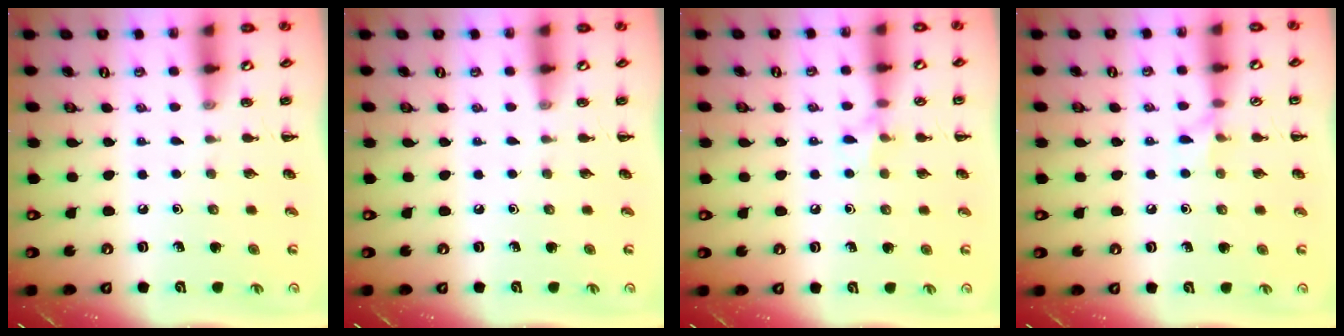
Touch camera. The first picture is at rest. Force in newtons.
{"total": 0.0}
{"total": 6.1, "press": 5.9, "slide": 1.3}
{"total": 5.4, "press": 5.2, "slide": 1.6}